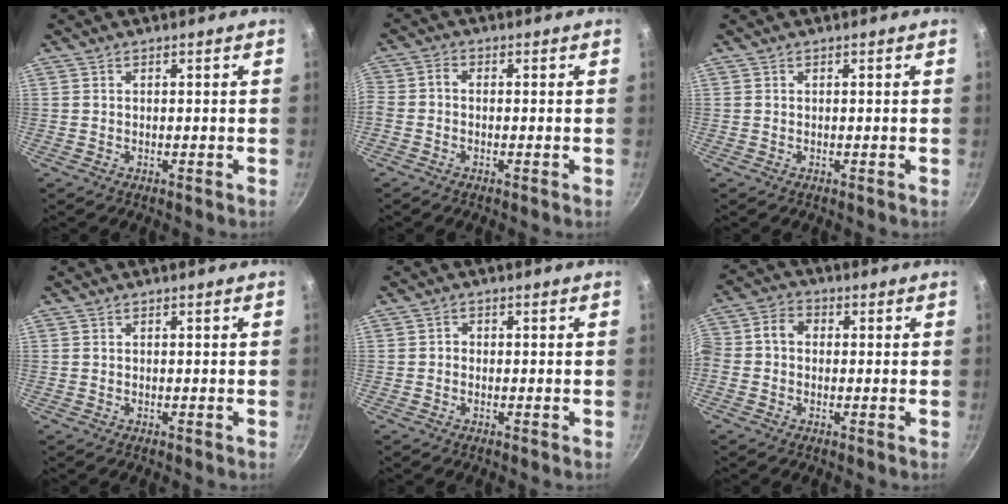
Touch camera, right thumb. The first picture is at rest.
{"total": 2.5, "force": [-1.2, 1.4, 1.6], "torque": [-0.045, 0.016, -0.035]}
{"total": 0.0}
{"total": 0.0}
{"total": 1.0, "force": [-0.5, 0.8, 0.3], "torque": [-0.002, 0.002, -0.011]}
{"total": 6.1, "force": [-0.3, 4.8, 3.8], "torque": [-0.077, 0.028, -0.026]}